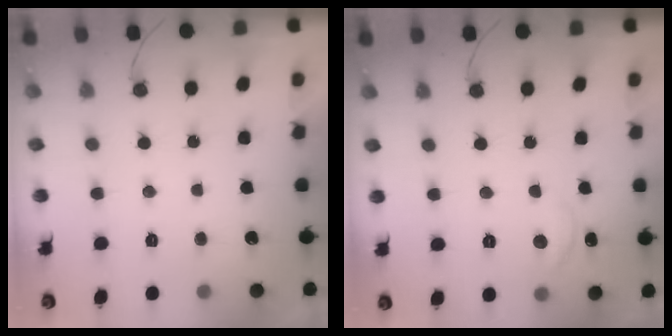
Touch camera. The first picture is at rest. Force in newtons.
{"total": 7.0, "press": 7.0, "slide": 0.7}